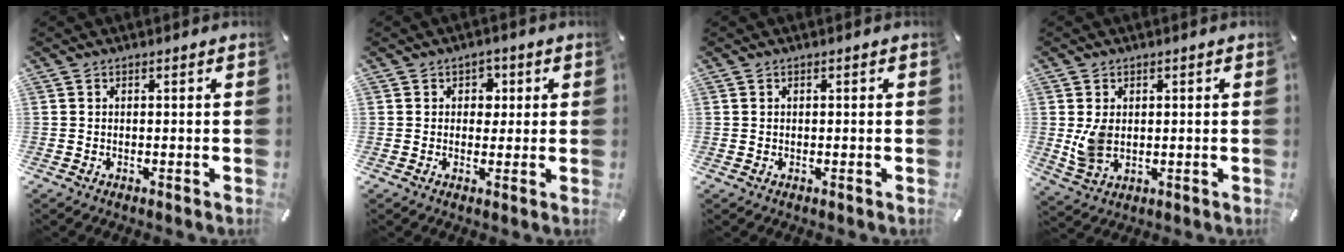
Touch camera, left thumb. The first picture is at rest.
{"total": 3.1, "force": [0.3, 2.9, 1.1], "torque": [-0.004, 0.000, -0.004]}
{"total": 0.0}
{"total": 6.2, "force": [0.5, 4.6, 4.1], "torque": [-0.088, -0.010, 0.008]}